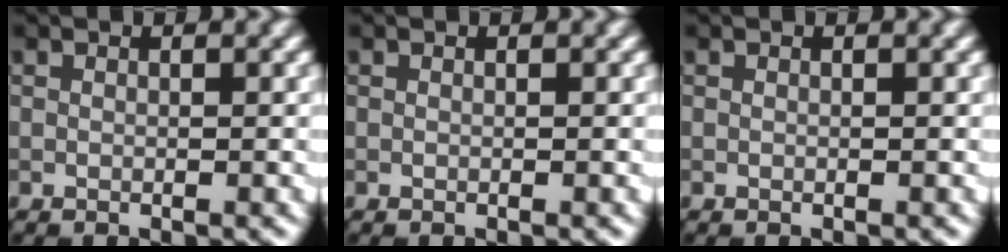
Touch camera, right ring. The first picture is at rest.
{"total": 0.0}
{"total": 0.0}